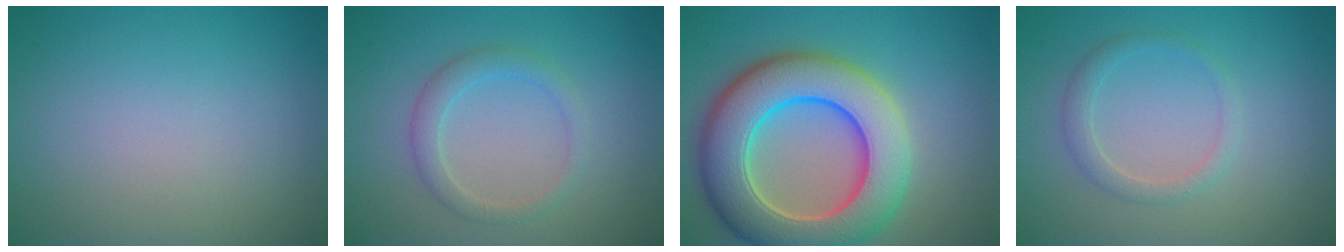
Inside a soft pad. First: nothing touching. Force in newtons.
{"total": 2.2, "press": 2.2, "slide": 0.0}
{"total": 11.2, "press": 11.2, "slide": 0.6}
{"total": 1.7, "press": 1.7, "slide": 0.0}